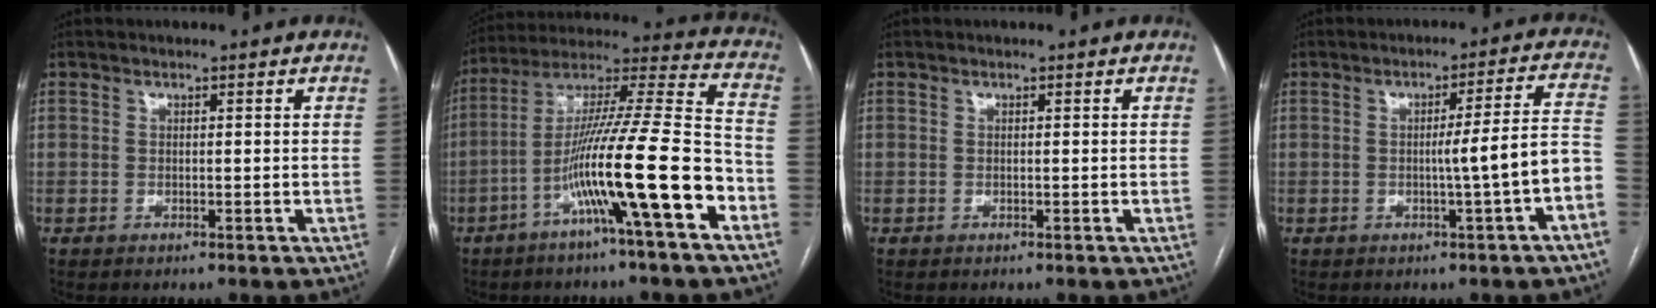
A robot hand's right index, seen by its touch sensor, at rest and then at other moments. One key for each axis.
{"total": 18.1, "fx": -7.5, "fy": -0.4, "fz": 16.5, "tx": -0.284, "ty": 0.003, "tz": -0.133}
{"total": 0.0}
{"total": 7.7, "fx": -2.4, "fy": -1.1, "fz": 7.3, "tx": -0.091, "ty": 0.016, "tz": -0.031}